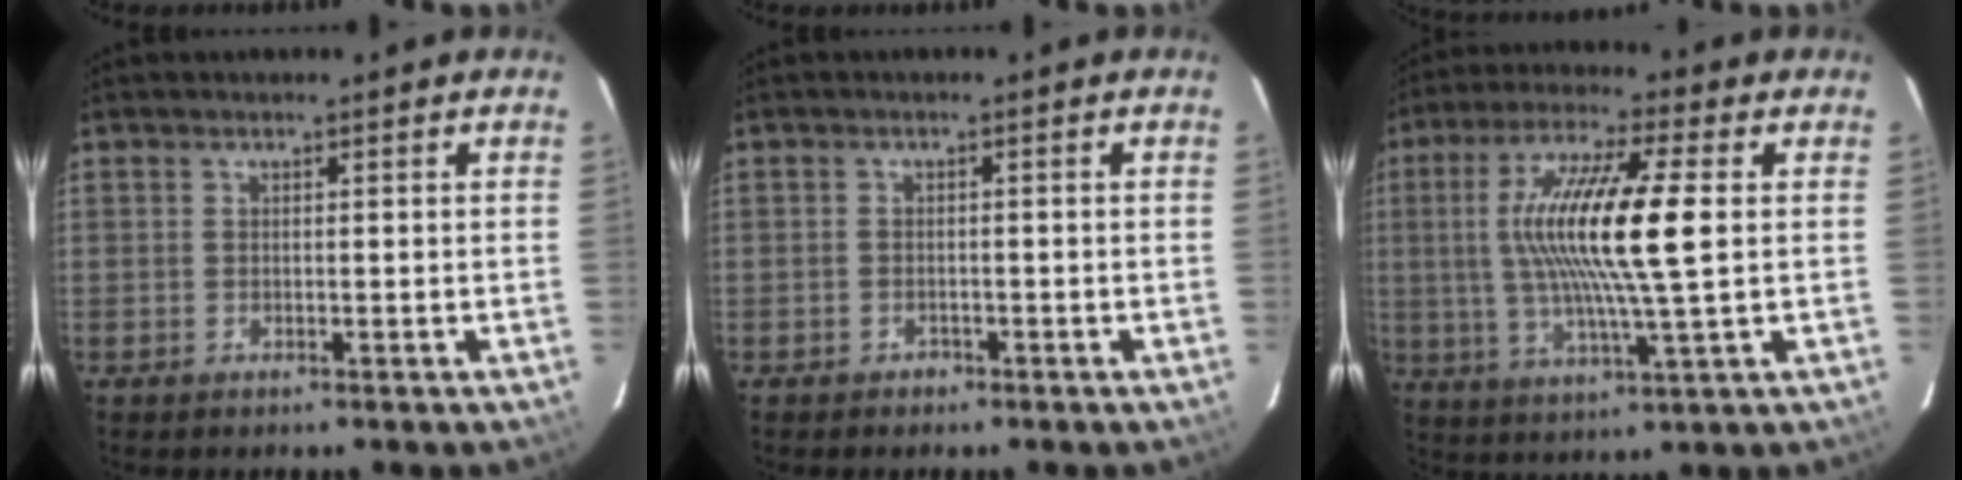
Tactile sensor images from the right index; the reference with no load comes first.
{"total": 1.6, "force": [-1.1, 1.2, 0.1], "torque": [-0.002, 0.006, -0.015]}
{"total": 16.3, "force": [1.7, 1.6, 16.1], "torque": [-0.302, 0.003, 0.028]}